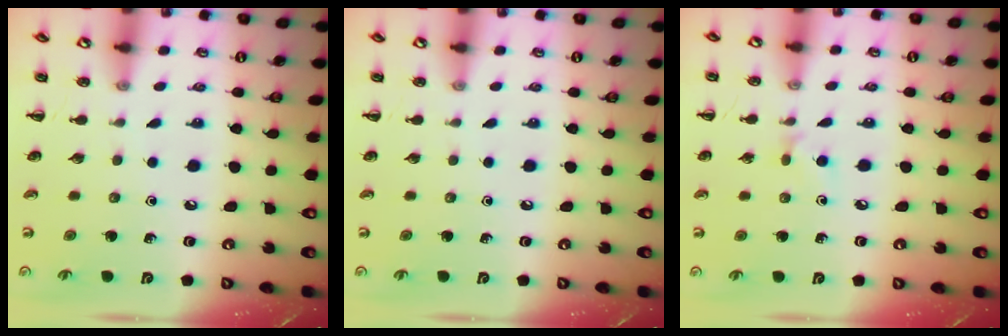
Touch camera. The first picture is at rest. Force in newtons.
{"total": 0.0}
{"total": 4.6, "press": 4.4, "slide": 1.4}